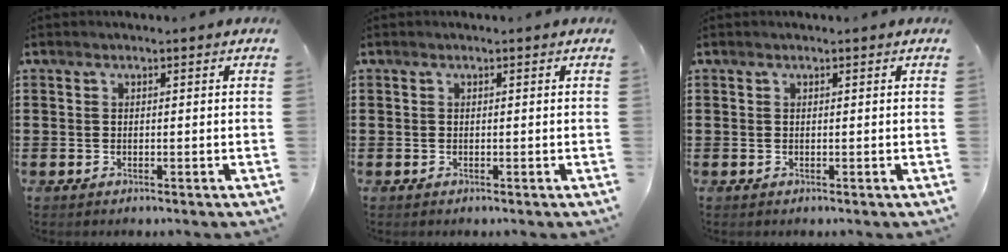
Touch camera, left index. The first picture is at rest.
{"total": 0.0}
{"total": 0.0}